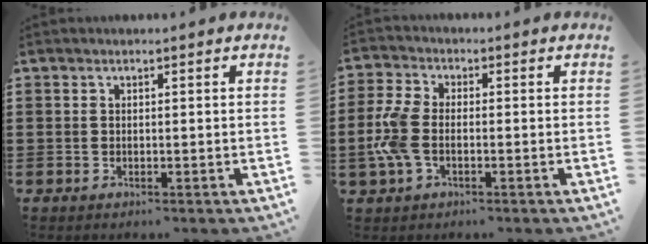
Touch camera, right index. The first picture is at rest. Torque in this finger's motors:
{"motor_torque": [1.79, -0.35, 0.80, 0.21]}